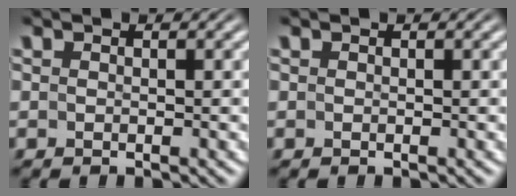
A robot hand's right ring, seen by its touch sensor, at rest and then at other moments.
{"total": 0.0}